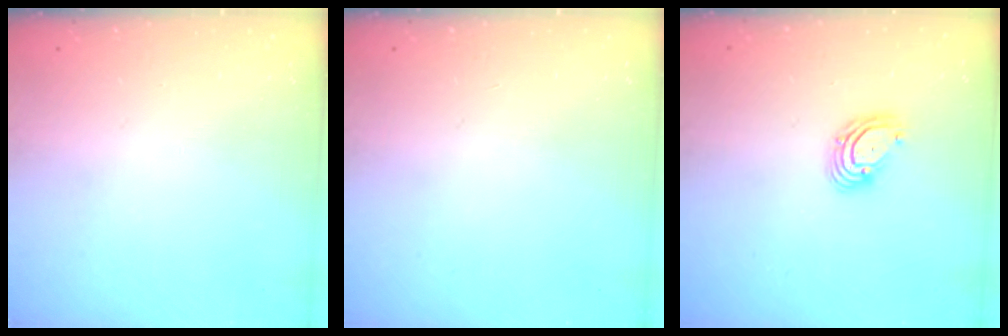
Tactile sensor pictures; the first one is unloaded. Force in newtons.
{"total": 0.0}
{"total": 4.9, "press": 4.9, "slide": 0.5}